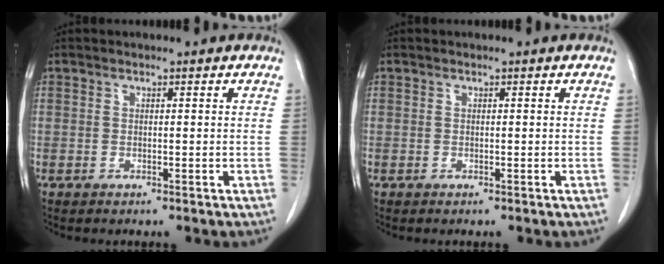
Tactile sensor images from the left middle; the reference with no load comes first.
{"total": 0.0}